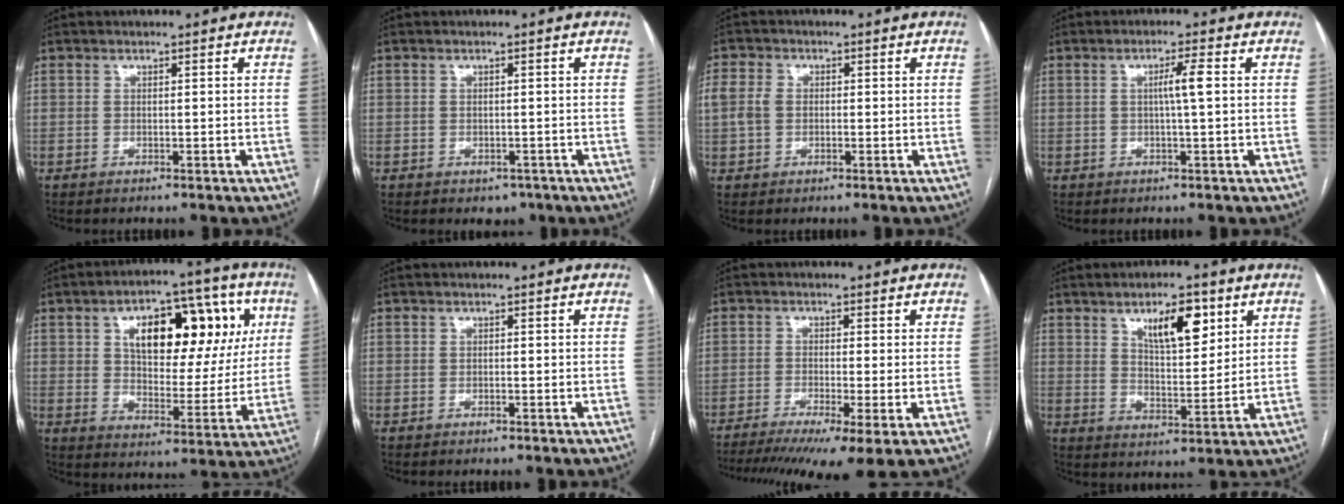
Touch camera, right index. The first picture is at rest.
{"total": 2.2, "force": [-1.1, 1.7, 0.8], "torque": [0.000, 0.002, -0.007]}
{"total": 3.7, "force": [0.1, 2.9, 2.4], "torque": [-0.068, 0.016, 0.002]}
{"total": 3.4, "force": [0.4, -0.3, 3.4], "torque": [-0.060, 0.001, 0.006]}
{"total": 19.6, "force": [6.9, 9.3, 15.8], "torque": [-0.222, 0.037, 0.106]}
{"total": 0.0}
{"total": 12.5, "force": [-8.2, 1.7, 9.2], "torque": [-0.147, -0.018, -0.130]}
{"total": 9.1, "force": [4.9, 3.1, 7.1], "torque": [-0.116, 0.001, 0.085]}